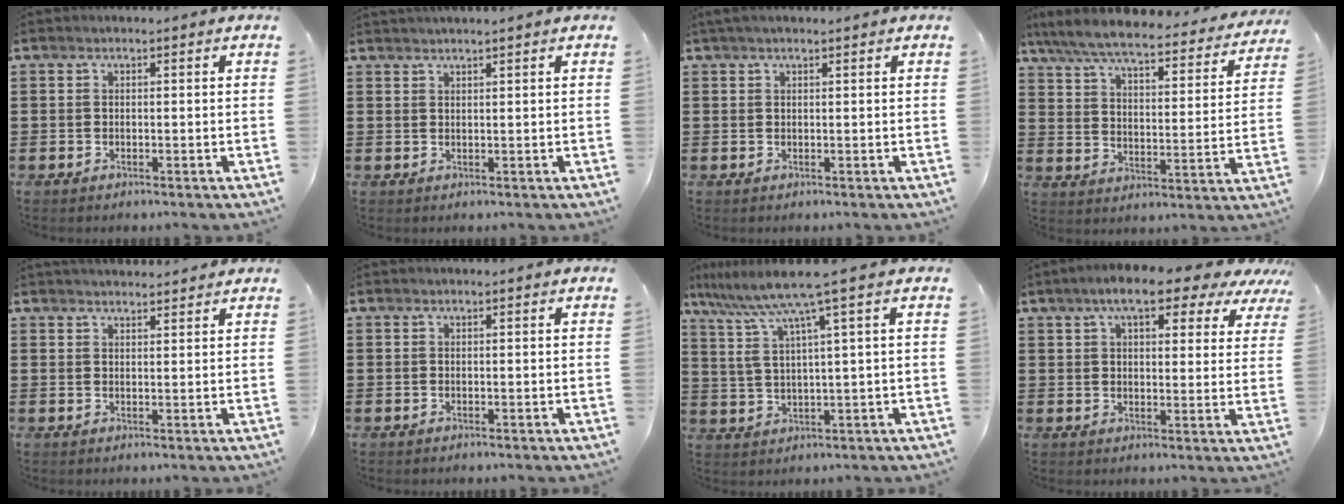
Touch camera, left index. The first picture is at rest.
{"total": 1.2, "force": [1.1, -0.1, 0.4], "torque": [-0.007, 0.000, 0.022]}
{"total": 1.0, "force": [0.7, 0.1, 0.7], "torque": [-0.014, 0.002, 0.012]}
{"total": 6.9, "force": [6.3, 0.4, 2.8], "torque": [-0.083, -0.039, 0.105]}
{"total": 2.0, "force": [2.0, 0.1, 0.0], "torque": [-0.006, -0.003, 0.039]}
{"total": 0.0}
{"total": 7.8, "force": [4.5, -0.2, 6.4], "torque": [-0.148, -0.024, 0.069]}
{"total": 8.4, "force": [6.1, 2.5, 5.2], "torque": [-0.088, -0.013, 0.100]}